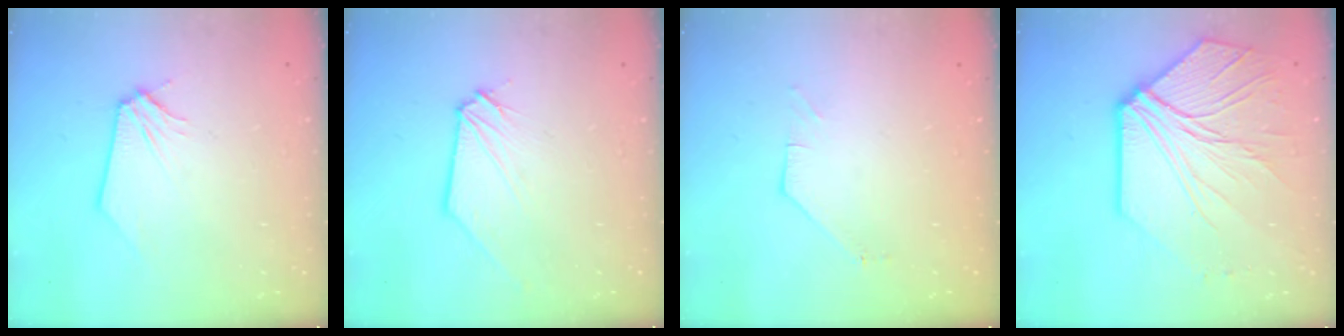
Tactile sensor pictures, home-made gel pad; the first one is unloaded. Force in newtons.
{"total": 0.6, "press": 0.6, "slide": 0.0}
{"total": 1.3, "press": 1.3, "slide": 0.2}
{"total": 13.5, "press": 13.4, "slide": 1.8}